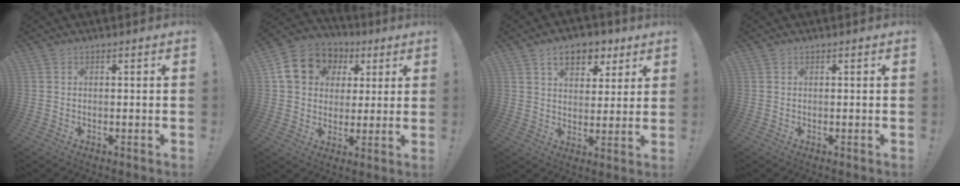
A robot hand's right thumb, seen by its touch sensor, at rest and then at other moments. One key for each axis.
{"total": 13.7, "fx": 5.1, "fy": 11.2, "fz": 6.0, "tx": -0.085, "ty": -0.015, "tz": 0.103}
{"total": 10.5, "fx": 5.6, "fy": 6.6, "fz": 5.9, "tx": -0.078, "ty": -0.023, "tz": 0.101}
{"total": 0.0}